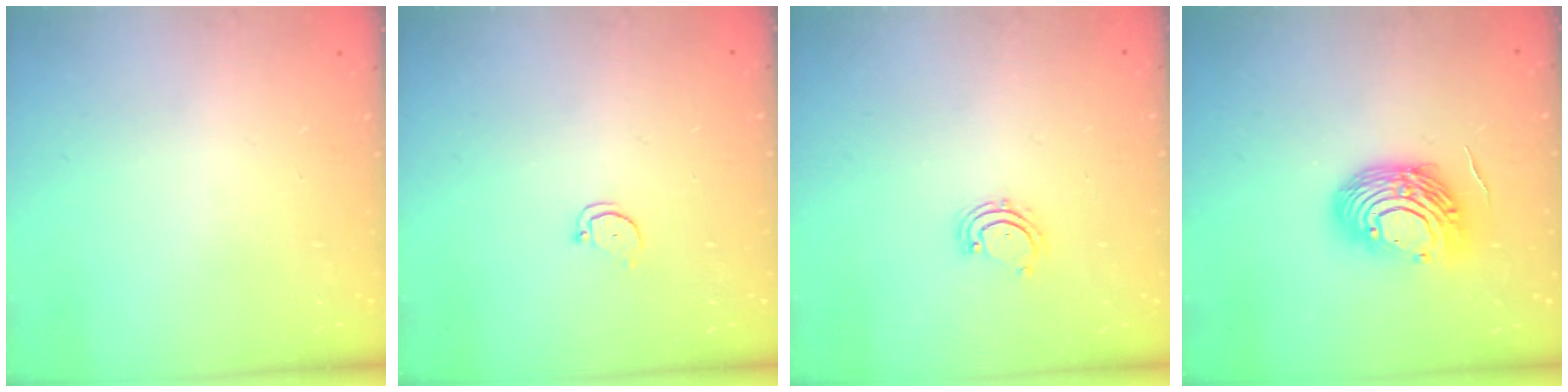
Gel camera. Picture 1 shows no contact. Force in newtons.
{"total": 2.0, "press": 2.0, "slide": 0.2}
{"total": 2.7, "press": 2.6, "slide": 0.5}
{"total": 13.3, "press": 13.1, "slide": 2.1}